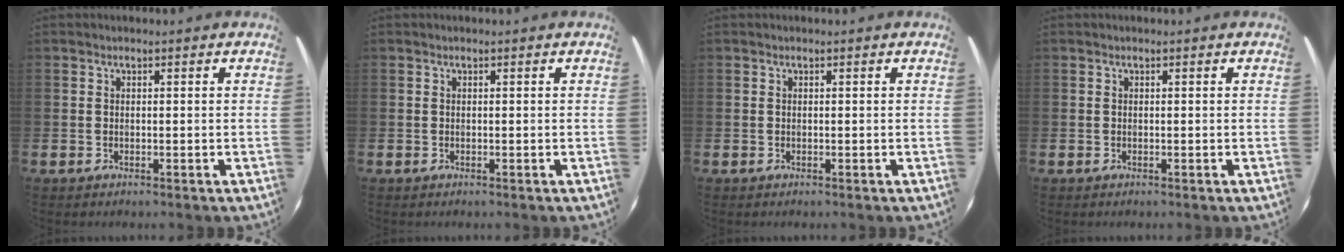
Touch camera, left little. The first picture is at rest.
{"total": 0.0}
{"total": 0.0}
{"total": 0.0}